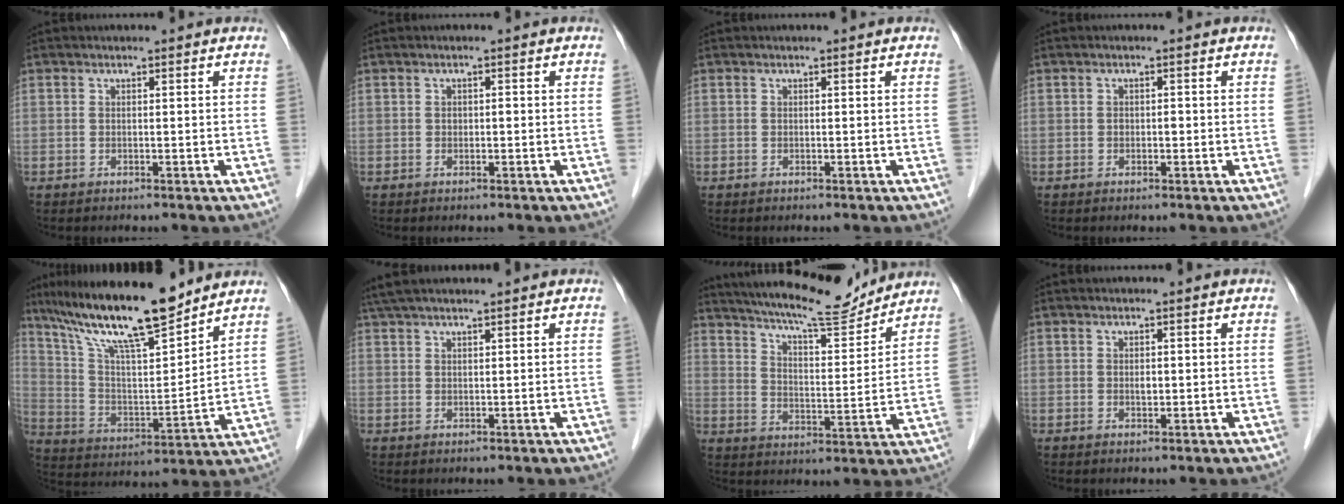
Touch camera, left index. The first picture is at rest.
{"total": 0.8, "force": [-0.1, 0.5, 0.6], "torque": [-0.008, 0.003, -0.003]}
{"total": 0.0}
{"total": 0.9, "force": [-0.2, 0.6, 0.7], "torque": [-0.009, 0.003, -0.004]}
{"total": 17.7, "force": [14.4, 1.8, 10.2], "torque": [-0.182, 0.003, 0.259]}
{"total": 6.4, "force": [5.4, 0.1, 3.3], "torque": [-0.054, 0.036, 0.096]}
{"total": 15.3, "force": [13.8, 1.7, 6.2], "torque": [-0.108, -0.001, 0.211]}
{"total": 0.8, "force": [0.1, 0.5, 0.6], "torque": [-0.011, 0.000, 0.003]}